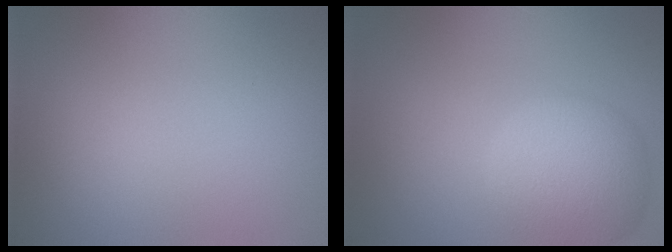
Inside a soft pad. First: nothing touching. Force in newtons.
{"total": 7.0, "press": 7.0, "slide": 0.3}